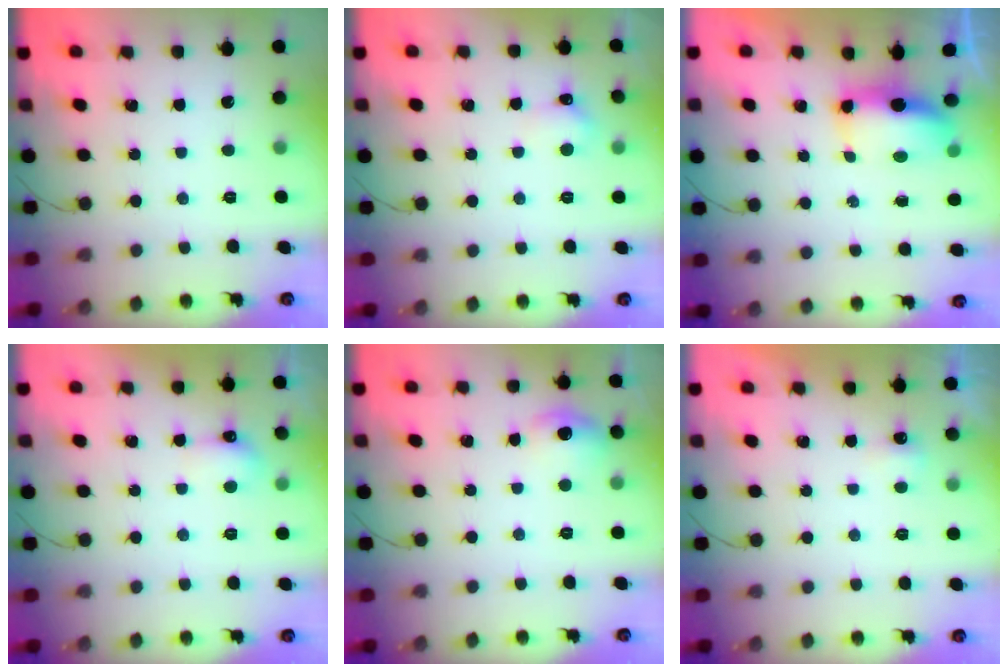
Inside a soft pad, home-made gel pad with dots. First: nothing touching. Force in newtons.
{"total": 5.4, "press": 5.2, "slide": 1.5}
{"total": 6.8, "press": 6.7, "slide": 0.7}
{"total": 5.0, "press": 5.0, "slide": 0.9}
{"total": 6.8, "press": 6.6, "slide": 1.7}
{"total": 3.0, "press": 2.9, "slide": 0.8}